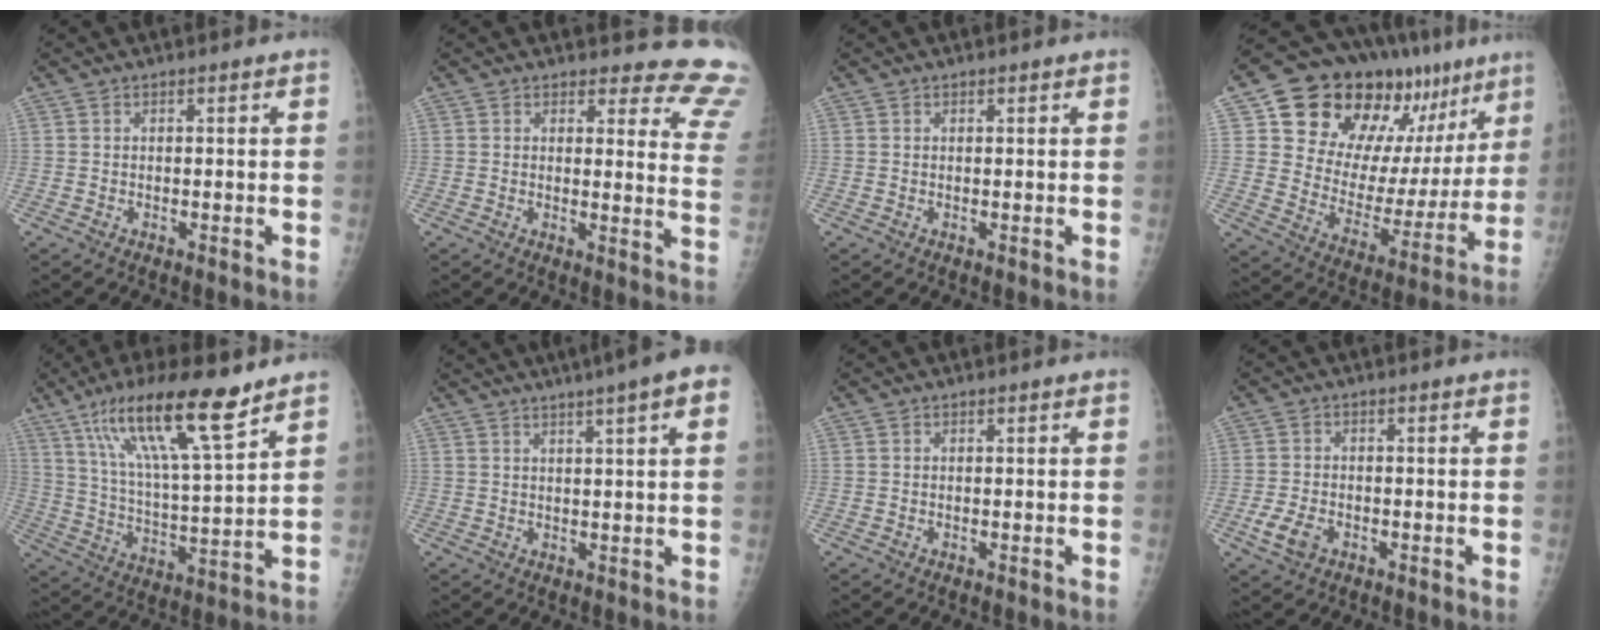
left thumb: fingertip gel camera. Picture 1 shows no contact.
{"total": 13.5, "force": [13.0, 3.5, 1.4], "torque": [0.039, -0.138, 0.099]}
{"total": 0.0}
{"total": 25.6, "force": [15.2, 13.8, 15.3], "torque": [-0.180, -0.037, 0.239]}
{"total": 18.7, "force": [12.2, 3.0, 13.8], "torque": [-0.236, -0.049, 0.220]}
{"total": 10.7, "force": [6.2, 1.2, 8.6], "torque": [-0.116, 0.012, 0.073]}
{"total": 0.0}
{"total": 4.4, "force": [-1.8, 2.9, 2.7], "torque": [-0.055, 0.002, -0.031]}